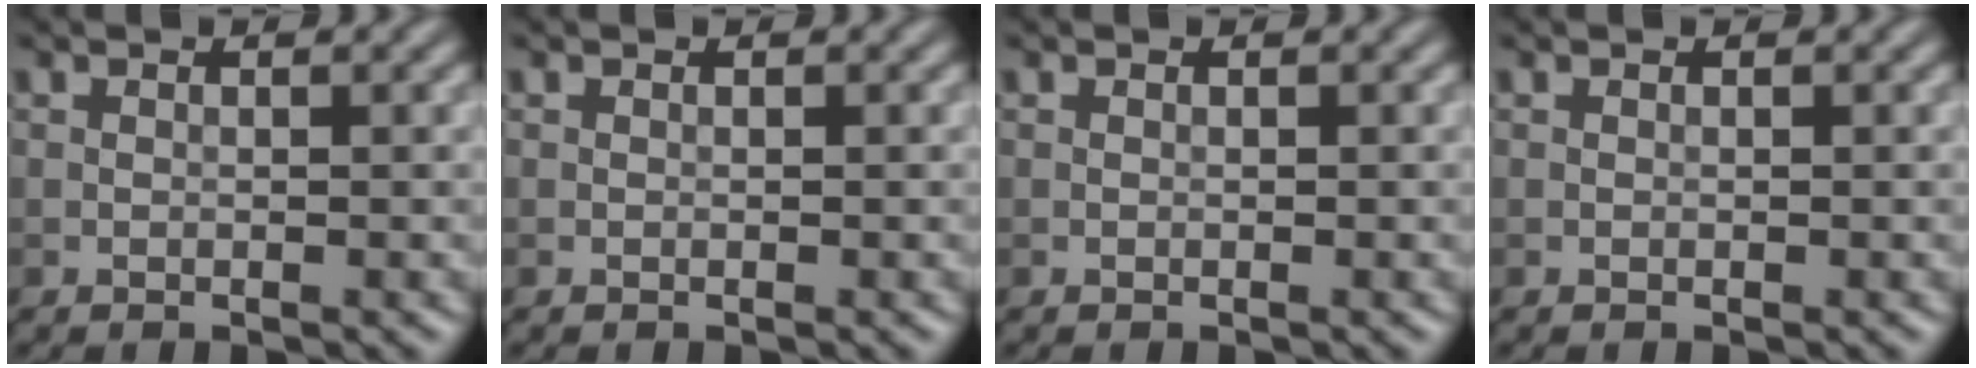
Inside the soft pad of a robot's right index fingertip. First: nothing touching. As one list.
[{"total": 0.0}, {"total": 0.0}, {"total": 0.0}]